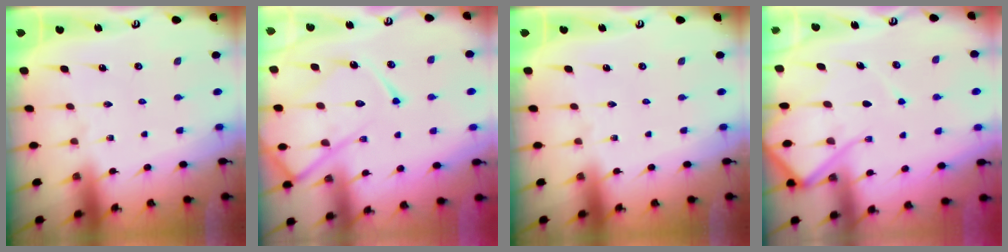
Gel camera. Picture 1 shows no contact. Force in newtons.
{"total": 17.2, "press": 17.1, "slide": 1.7}
{"total": 0.0}
{"total": 11.7, "press": 11.7, "slide": 1.0}